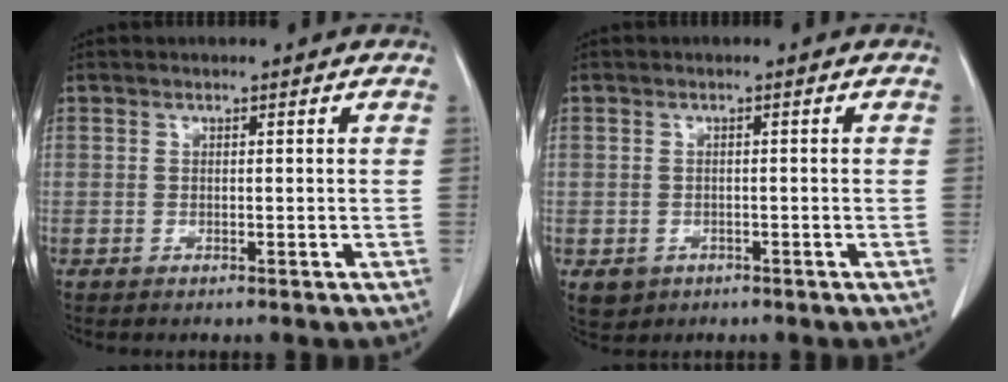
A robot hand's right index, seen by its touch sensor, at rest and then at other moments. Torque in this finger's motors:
{"motor_torque": [-0.06, -0.07, -0.48, -0.14]}